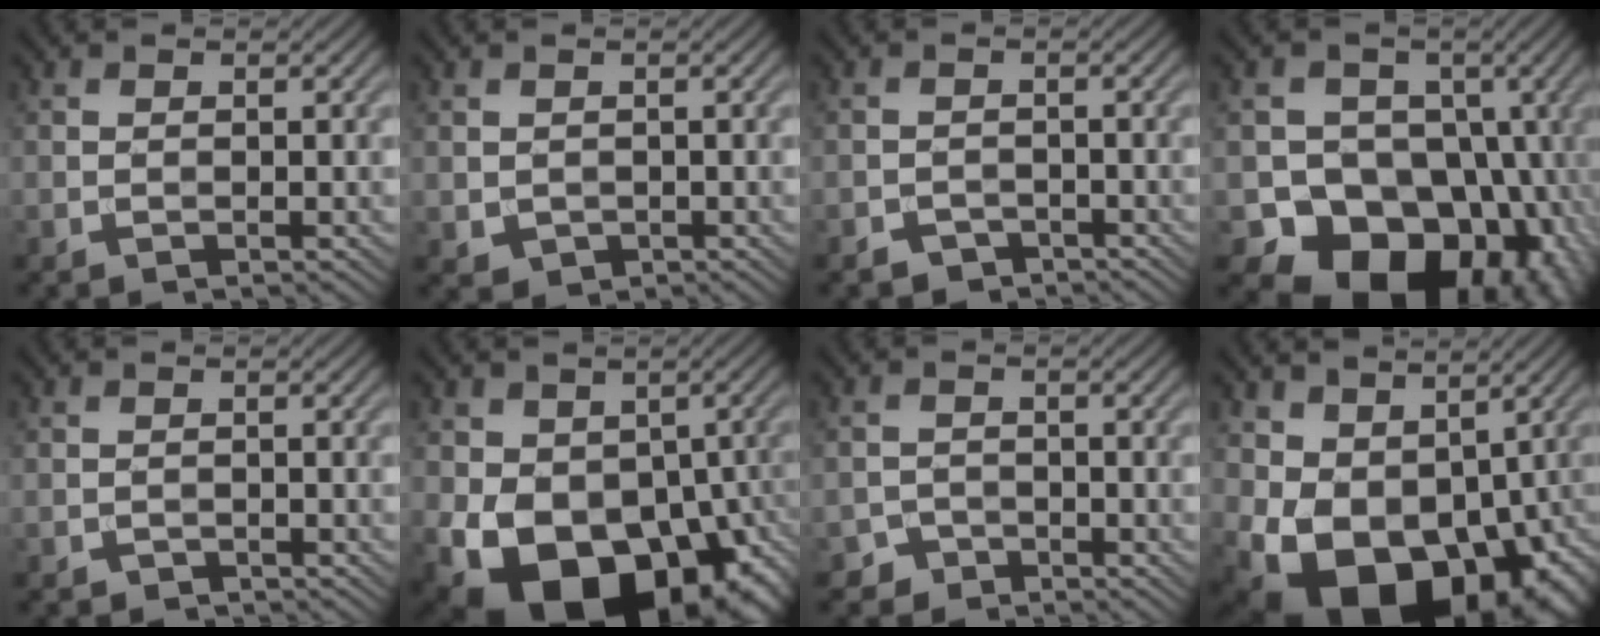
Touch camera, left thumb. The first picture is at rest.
{"total": 1.5, "force": [0.0, 1.4, 0.6], "torque": [-0.021, -0.012, 0.005]}
{"total": 2.2, "force": [-1.8, 1.1, 0.4], "torque": [-0.002, 0.003, -0.034]}
{"total": 16.4, "force": [-6.4, 12.8, 7.9], "torque": [-0.097, -0.024, -0.110]}
{"total": 0.8, "force": [-0.7, 0.3, 0.1], "torque": [0.000, -0.002, -0.014]}
{"total": 17.3, "force": [-6.0, 11.6, 11.4], "torque": [-0.190, -0.035, -0.083]}
{"total": 2.0, "force": [-1.7, 1.1, 0.0], "torque": [0.007, 0.005, -0.035]}
{"total": 15.3, "force": [-2.2, 10.6, 10.9], "torque": [-0.190, -0.035, -0.006]}